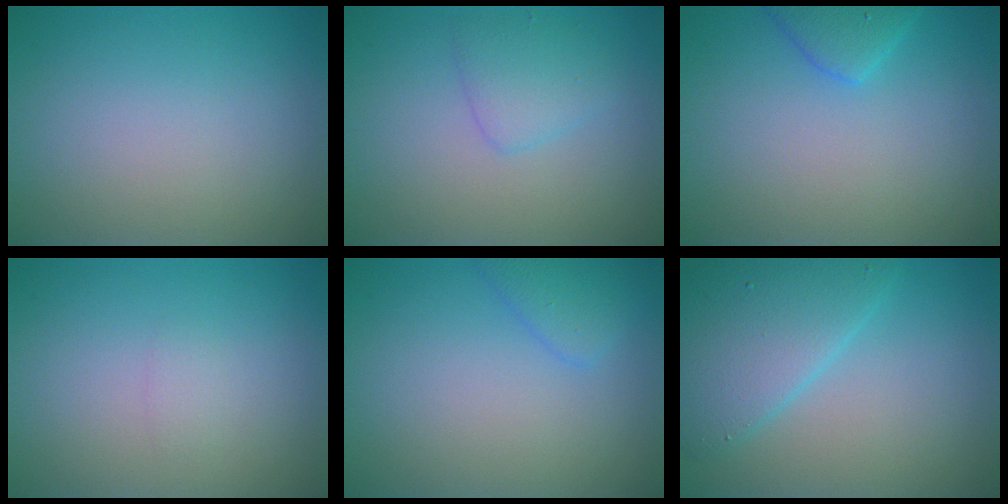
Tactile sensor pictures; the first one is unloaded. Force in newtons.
{"total": 2.2, "press": 2.2, "slide": 0.1}
{"total": 2.3, "press": 2.3, "slide": 0.2}
{"total": 0.6, "press": 0.6, "slide": 0.1}
{"total": 1.9, "press": 1.9, "slide": 0.1}
{"total": 5.5, "press": 5.5, "slide": 0.3}